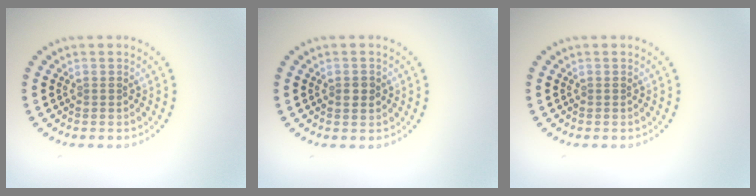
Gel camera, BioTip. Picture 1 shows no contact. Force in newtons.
{"total": 1.4, "press": 1.4, "slide": 0.2}
{"total": 0.0}